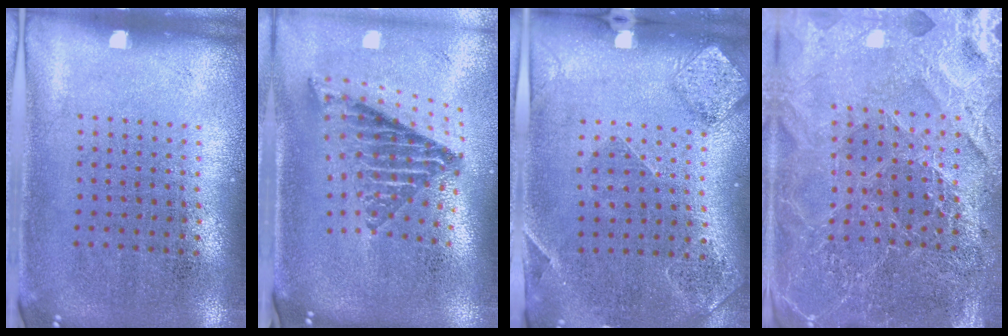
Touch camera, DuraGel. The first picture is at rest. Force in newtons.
{"total": 2.1, "press": 1.4, "slide": 1.5}
{"total": 1.6, "press": 1.5, "slide": 0.3}
{"total": 4.6, "press": 4.2, "slide": 1.8}